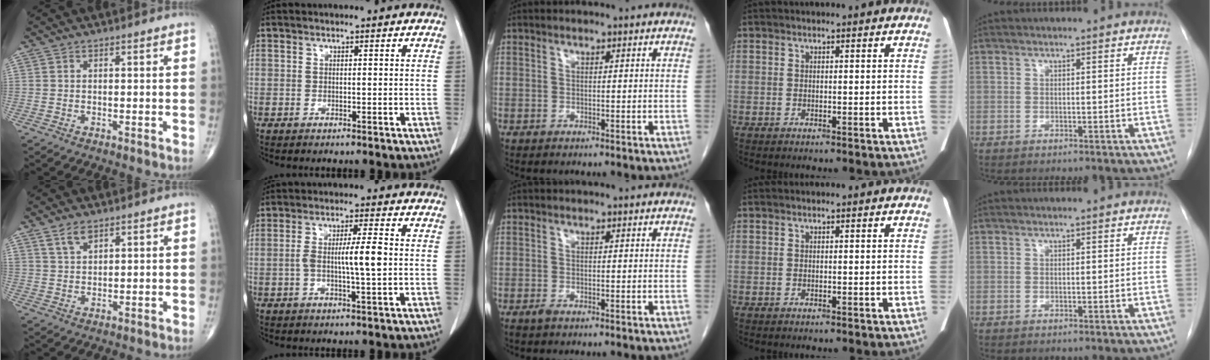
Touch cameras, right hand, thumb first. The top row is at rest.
{"thumb": {"total": 3.6, "force": [2.5, 1.7, 2.0], "torque": [-0.033, -0.011, 0.053]}, "index": {"total": 6.1, "force": [-0.5, 0.4, 6.1], "torque": [-0.114, 0.005, -0.009]}, "middle": {"total": 0.6, "force": [-0.5, 0.1, 0.4], "torque": [-0.010, -0.001, -0.008]}}